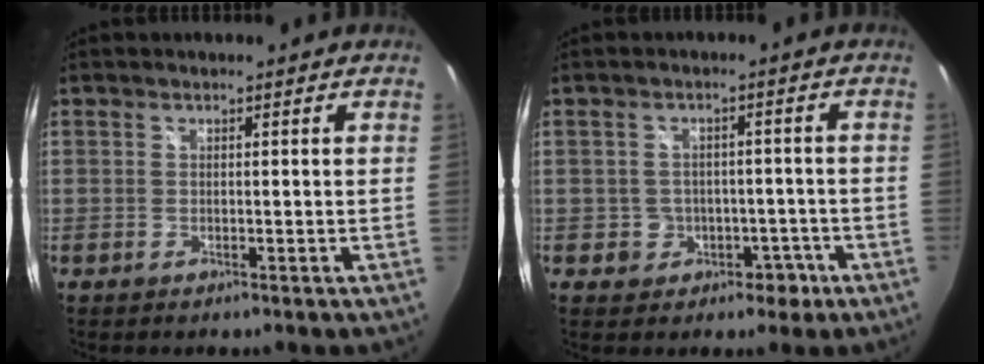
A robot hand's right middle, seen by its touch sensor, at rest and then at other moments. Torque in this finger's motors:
{"motor_torque": [0.19, -0.09, 0.01, 0.00]}